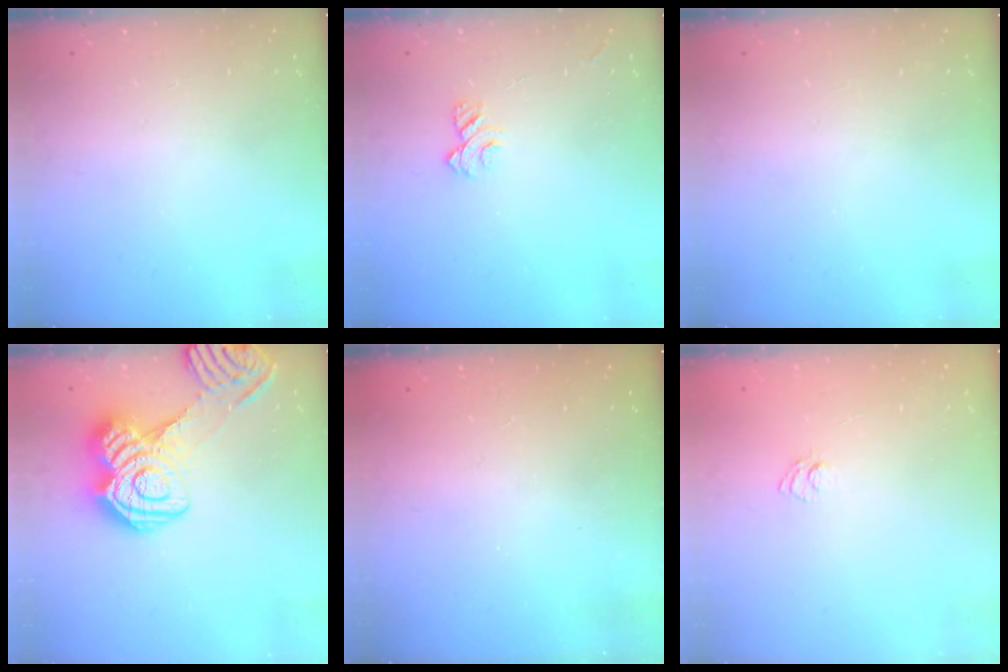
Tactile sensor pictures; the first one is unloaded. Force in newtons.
{"total": 5.3, "press": 5.3, "slide": 0.5}
{"total": 0.0}
{"total": 16.9, "press": 16.8, "slide": 1.2}
{"total": 2.3, "press": 2.2, "slide": 0.8}
{"total": 3.7, "press": 3.5, "slide": 1.3}